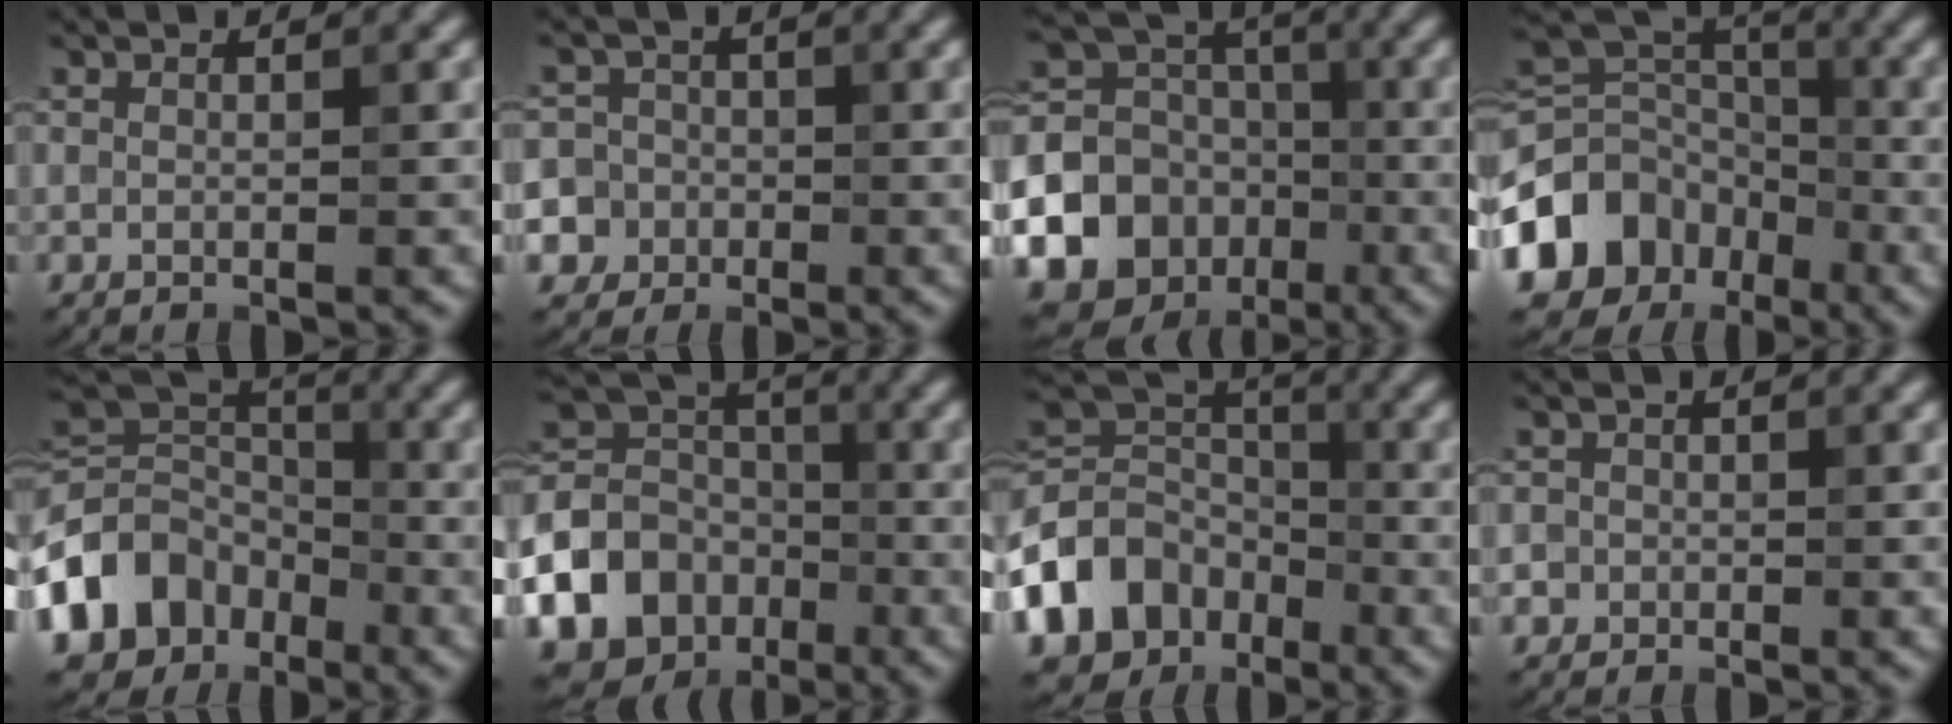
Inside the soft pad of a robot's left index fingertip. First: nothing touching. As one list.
[{"total": 8.9, "force": [-1.8, 8.3, 2.5], "torque": [-0.054, 0.019, -0.058]}, {"total": 16.1, "force": [-4.8, 14.5, 5.3], "torque": [-0.148, -0.014, -0.096]}, {"total": 12.7, "force": [-6.3, 9.9, 4.8], "torque": [-0.126, -0.005, -0.114]}, {"total": 9.7, "force": [-4.6, 7.3, 4.4], "torque": [-0.101, 0.009, -0.102]}, {"total": 15.1, "force": [-6.0, 12.7, 5.6], "torque": [-0.142, -0.014, -0.117]}, {"total": 10.9, "force": [-5.1, 8.3, 4.9], "torque": [-0.123, 0.005, -0.103]}, {"total": 2.3, "force": [-0.4, 2.3, 0.4], "torque": [0.016, 0.016, -0.025]}]